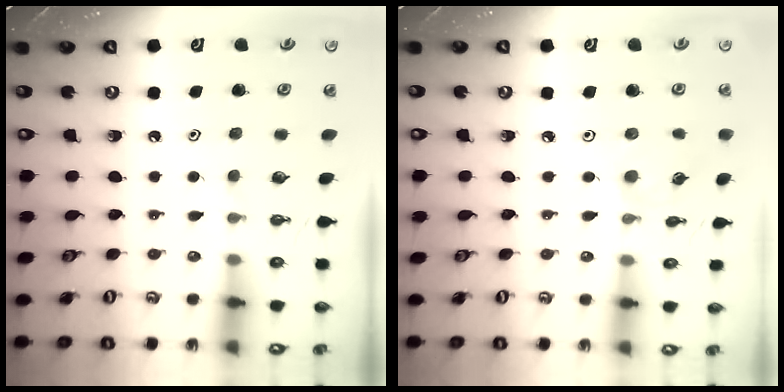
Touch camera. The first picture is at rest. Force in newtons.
{"total": 4.1, "press": 4.1, "slide": 0.7}